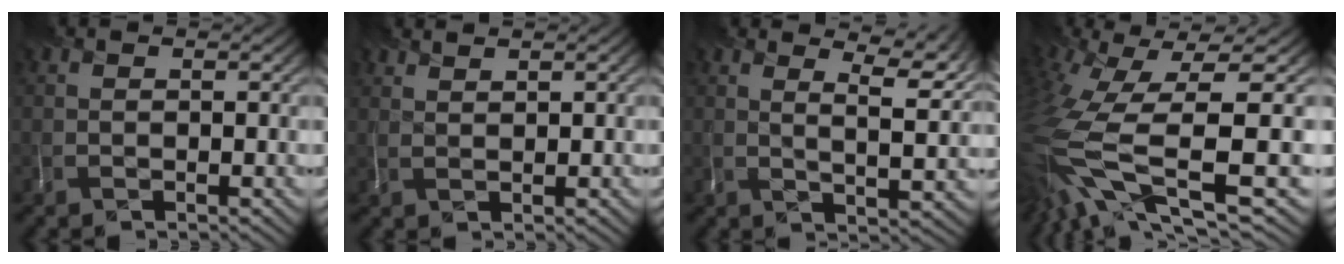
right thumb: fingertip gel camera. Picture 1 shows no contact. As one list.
[{"total": 1.7, "force": [1.7, 0.2, -0.1], "torque": [-0.004, 0.007, 0.033]}, {"total": 8.3, "force": [5.5, 2.3, 5.8], "torque": [-0.075, 0.022, 0.068]}, {"total": 14.5, "force": [-2.1, 4.4, 13.7], "torque": [-0.316, -0.023, -0.012]}]